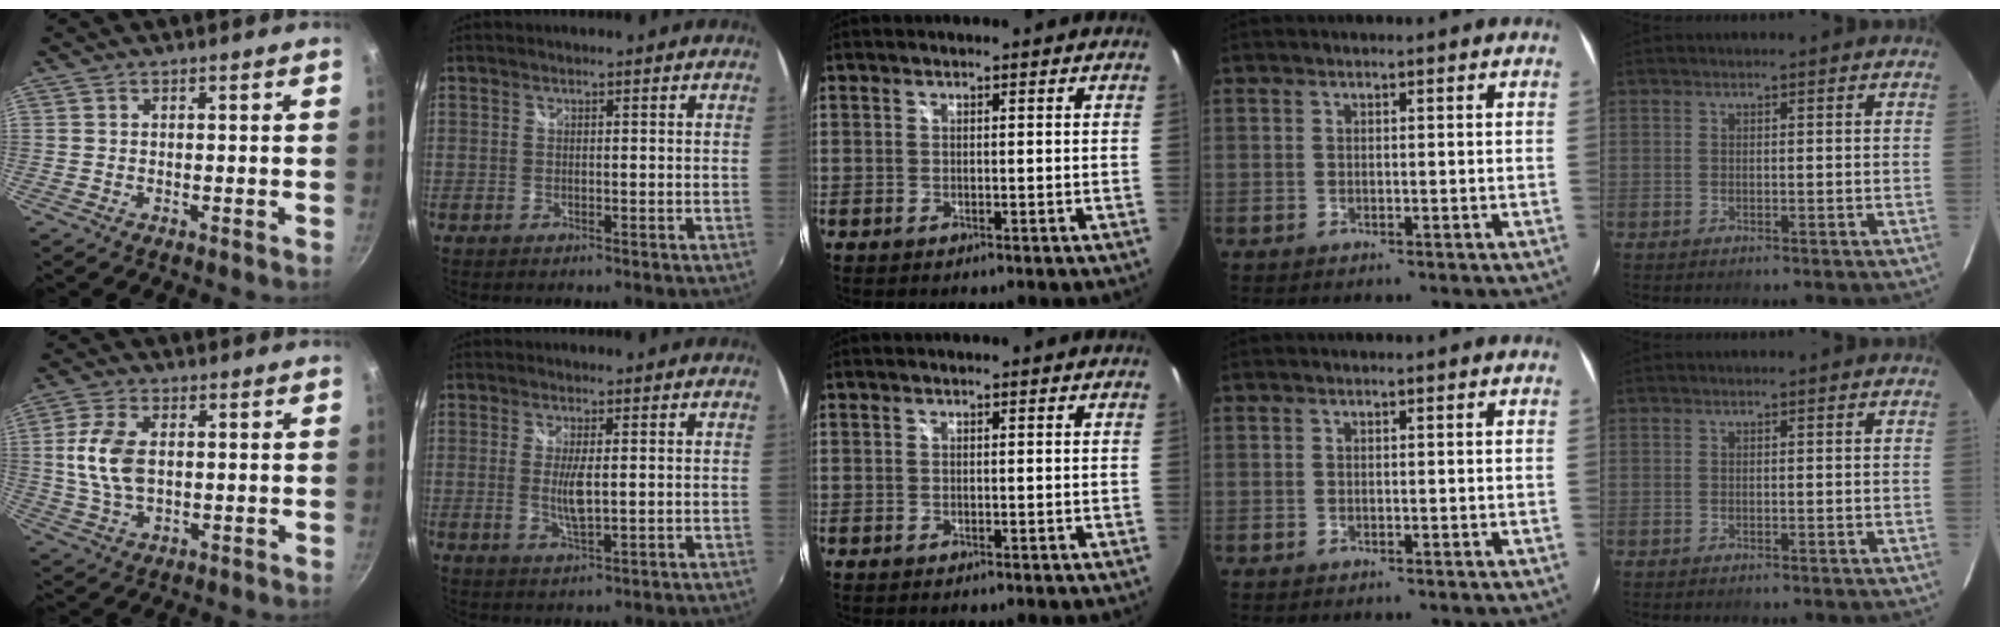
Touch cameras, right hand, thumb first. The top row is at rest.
{"thumb": {"total": 9.1, "force": [0.8, 5.4, 7.2], "torque": [-0.142, 0.003, 0.015]}, "index": {"total": 4.6, "force": [0.1, 1.2, 4.5], "torque": [-0.087, -0.009, 0.002]}}